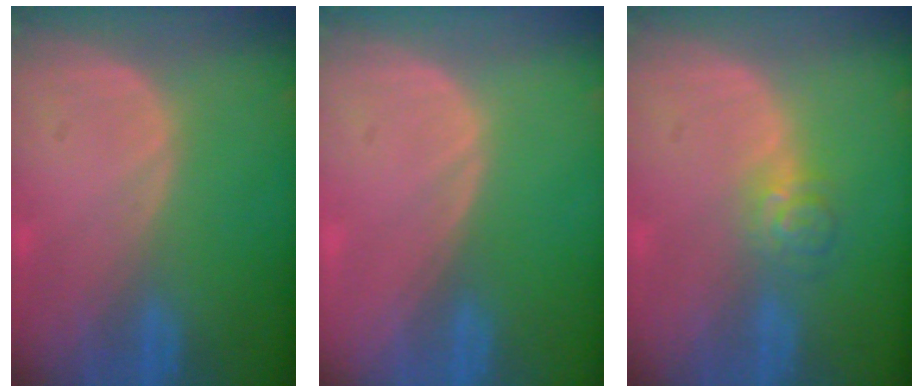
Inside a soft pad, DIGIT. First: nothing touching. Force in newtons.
{"total": 0.0}
{"total": 3.6, "press": 3.5, "slide": 0.7}